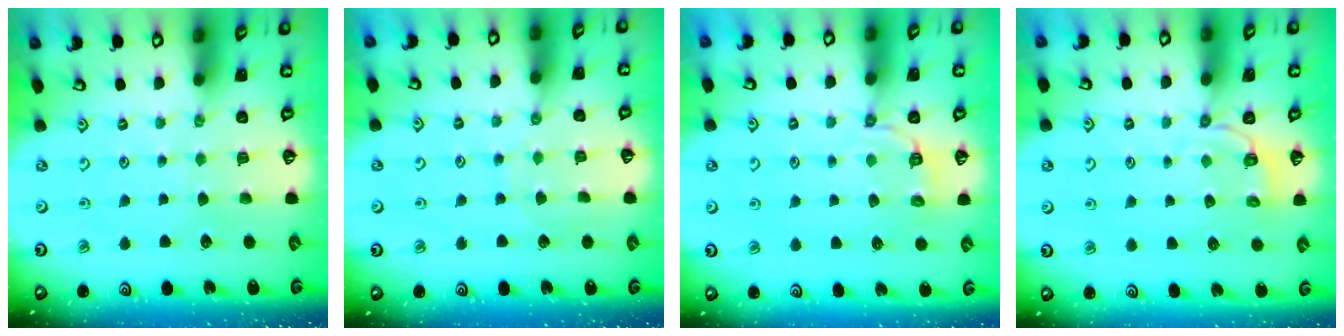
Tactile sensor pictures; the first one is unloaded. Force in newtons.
{"total": 5.6, "press": 5.6, "slide": 0.5}
{"total": 3.7, "press": 3.1, "slide": 2.0}
{"total": 3.0, "press": 1.8, "slide": 2.4}